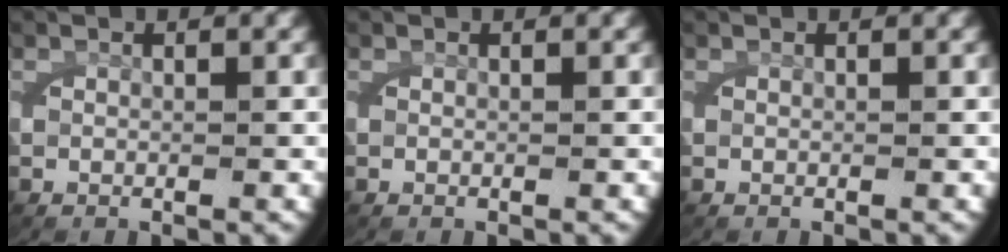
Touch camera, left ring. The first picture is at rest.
{"total": 0.0}
{"total": 0.0}